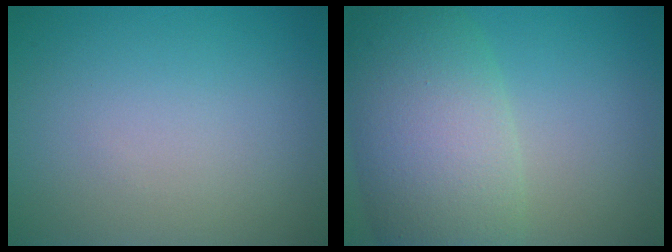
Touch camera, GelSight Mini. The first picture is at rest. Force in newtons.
{"total": 9.7, "press": 9.6, "slide": 0.5}